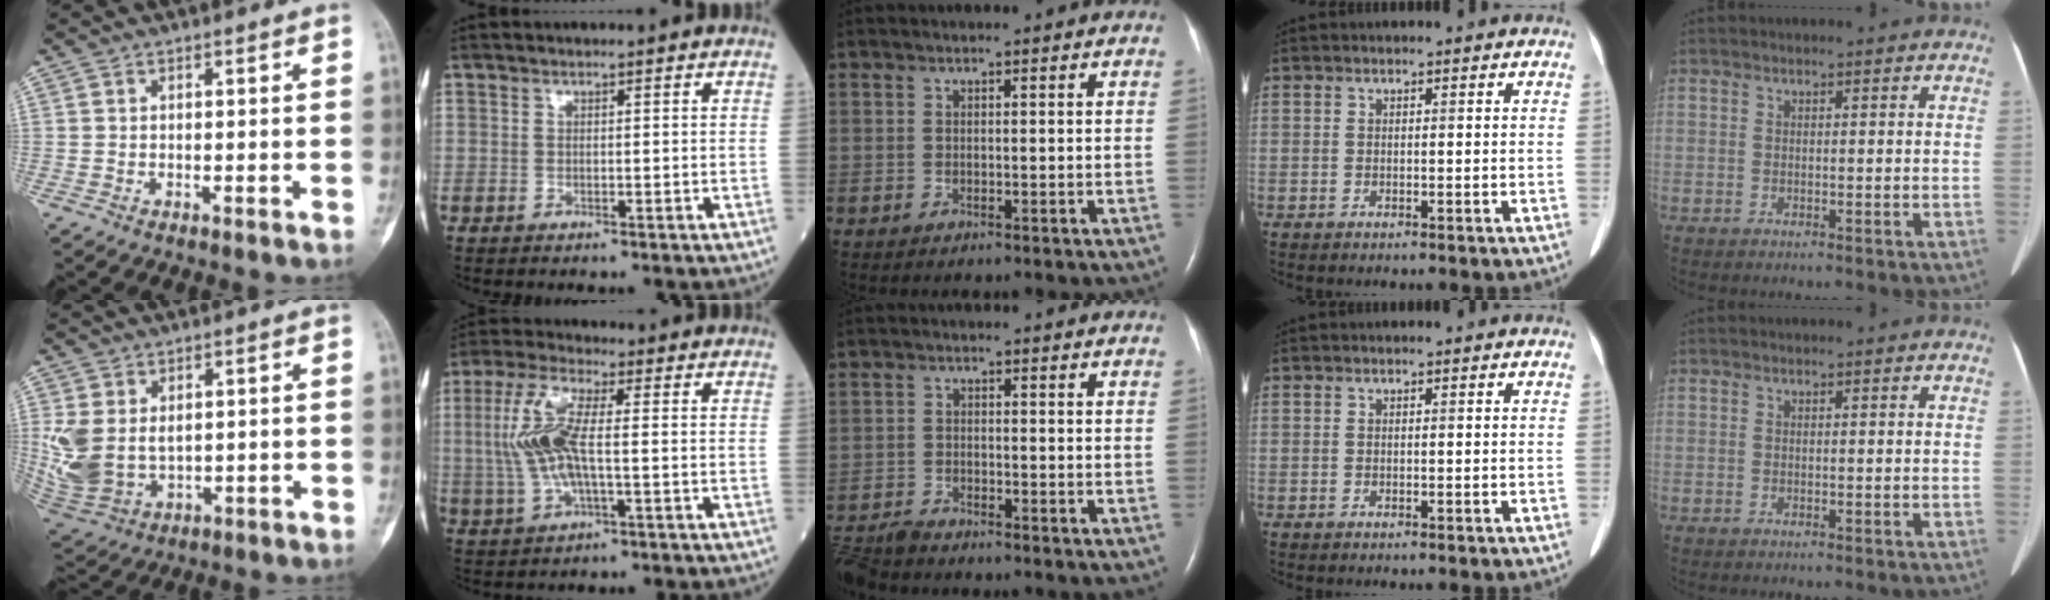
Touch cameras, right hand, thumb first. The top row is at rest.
{"thumb": {"total": 10.3, "force": [1.3, 7.2, 7.2], "torque": [-0.155, -0.012, 0.047]}, "index": {"total": 9.6, "force": [0.2, 2.3, 9.3], "torque": [-0.215, 0.007, 0.001]}, "middle": {"total": 5.1, "force": [-5.1, 0.3, 0.7], "torque": [-0.012, -0.021, -0.096]}}